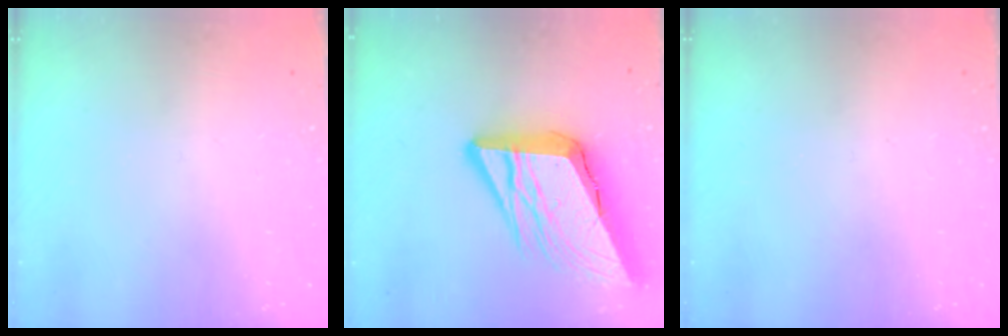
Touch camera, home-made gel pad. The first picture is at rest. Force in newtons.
{"total": 18.2, "press": 18.0, "slide": 2.6}
{"total": 0.0}